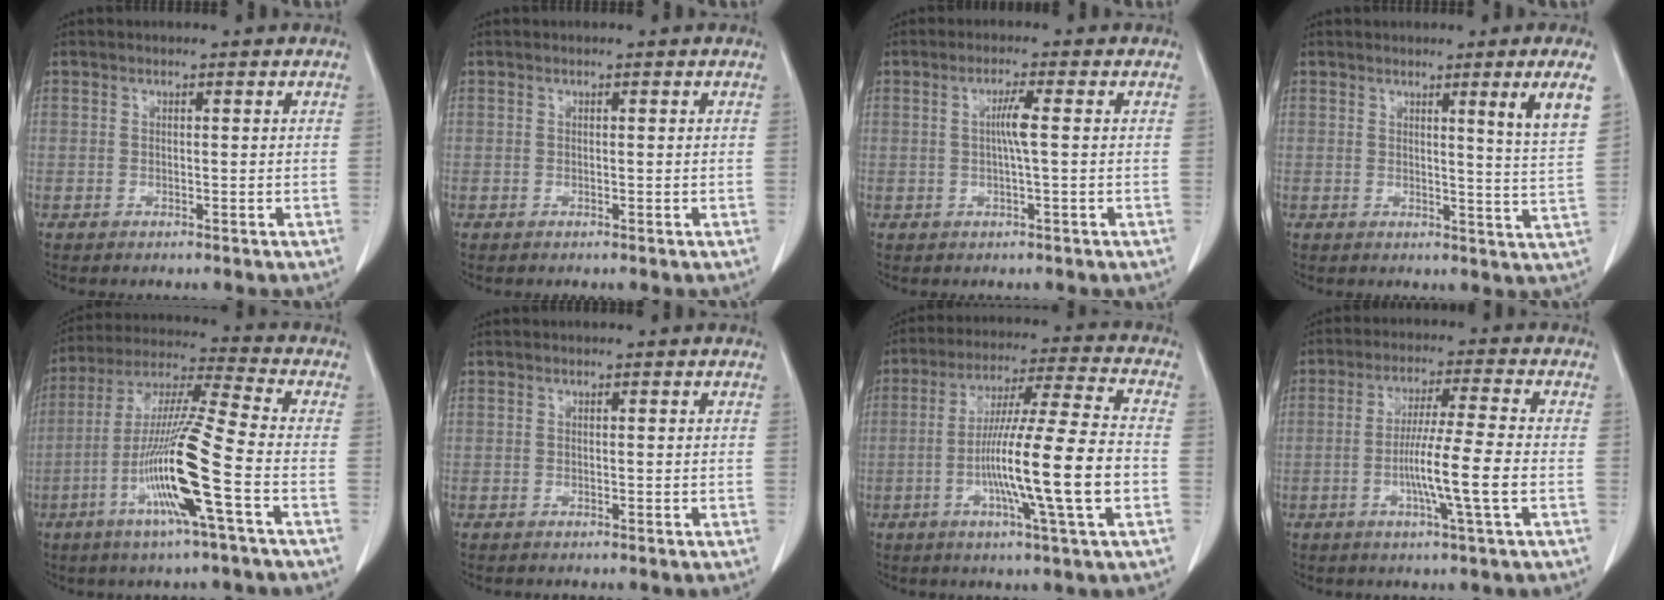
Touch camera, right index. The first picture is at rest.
{"total": 0.0}
{"total": 3.0, "force": [0.2, -0.4, 3.0], "torque": [-0.058, 0.000, 0.003]}
{"total": 6.0, "force": [2.9, -1.7, 4.9], "torque": [-0.071, -0.028, 0.039]}
{"total": 15.3, "force": [-5.1, -0.7, 14.4], "torque": [-0.287, -0.011, -0.104]}
{"total": 0.0}
{"total": 16.1, "force": [-3.6, -0.3, 15.7], "torque": [-0.273, -0.006, -0.069]}
{"total": 9.0, "force": [-2.1, -0.9, 8.7], "torque": [-0.160, -0.008, -0.041]}